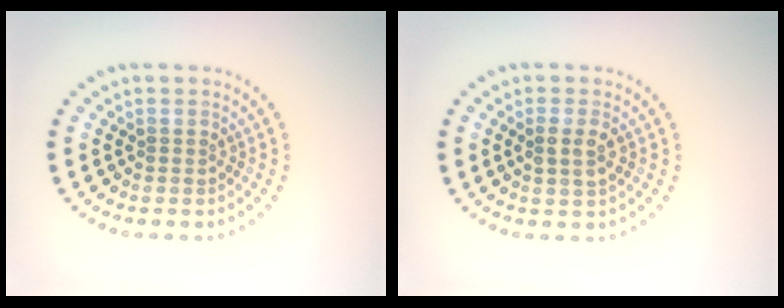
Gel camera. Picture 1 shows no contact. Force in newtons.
{"total": 1.8, "press": 1.8, "slide": 0.2}